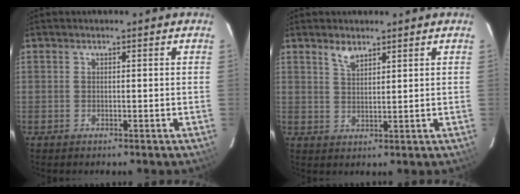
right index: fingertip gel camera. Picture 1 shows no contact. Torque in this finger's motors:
{"motor_torque": [0.14, 0.10, 0.03, 0.04]}